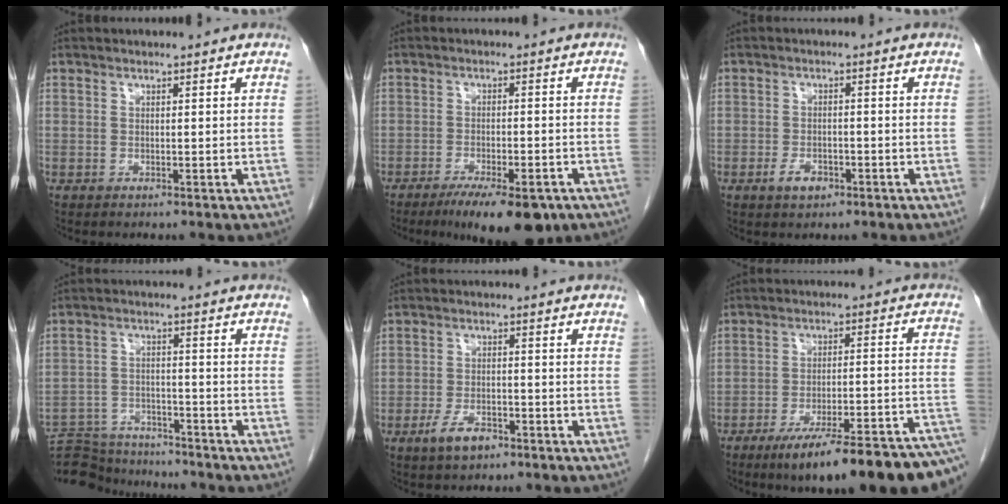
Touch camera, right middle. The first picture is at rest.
{"total": 10.5, "force": [-7.1, 2.8, 7.2], "torque": [-0.099, -0.014, -0.105]}
{"total": 2.9, "force": [-1.6, 1.6, 1.8], "torque": [-0.032, 0.003, -0.022]}
{"total": 14.4, "force": [-14.0, 2.6, 2.2], "torque": [-0.038, 0.025, -0.216]}
{"total": 4.3, "force": [-2.7, 1.9, 2.8], "torque": [-0.055, 0.001, -0.045]}
{"total": 20.2, "force": [-15.3, 1.9, 13.0], "torque": [-0.110, 0.015, -0.221]}